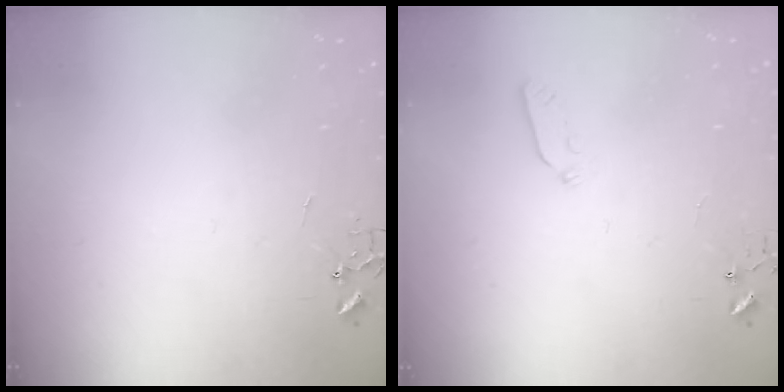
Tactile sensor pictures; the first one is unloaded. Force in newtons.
{"total": 3.7, "press": 3.6, "slide": 0.4}